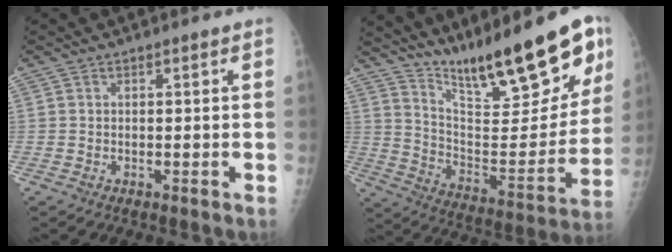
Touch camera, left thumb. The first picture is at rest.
{"total": 25.3, "force": [17.6, 5.9, 17.2], "torque": [-0.225, -0.079, 0.291]}